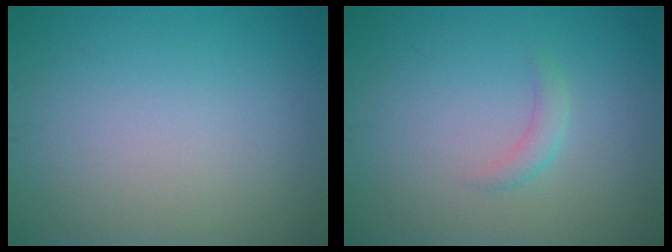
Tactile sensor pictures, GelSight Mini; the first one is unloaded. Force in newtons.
{"total": 1.2, "press": 1.2, "slide": 0.1}